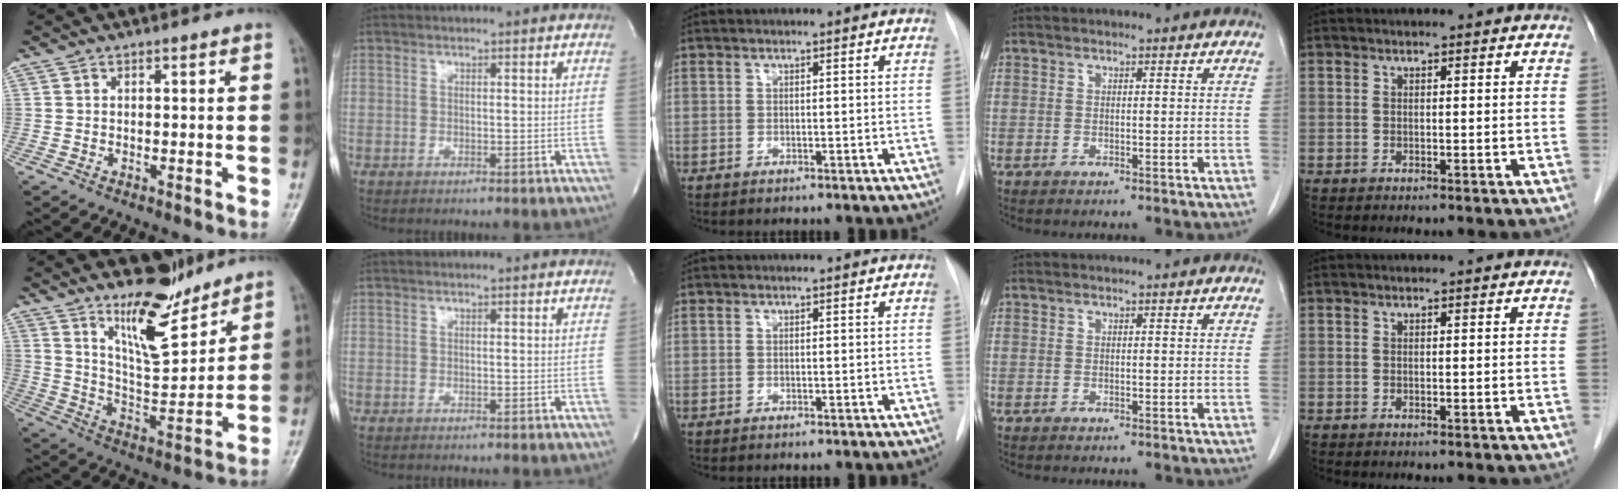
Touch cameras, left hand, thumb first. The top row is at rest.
{"thumb": {"total": 12.4, "force": [9.5, 4.0, 6.8], "torque": [-0.090, -0.082, 0.175]}}